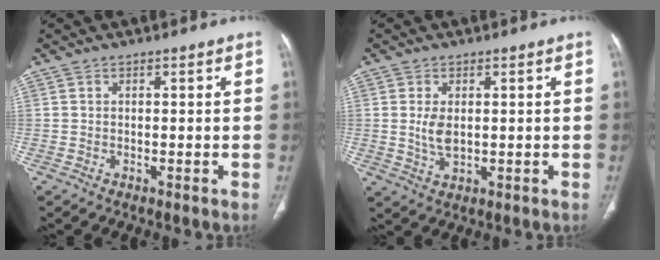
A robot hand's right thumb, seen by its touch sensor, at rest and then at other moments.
{"total": 4.3, "force": [0.4, 2.4, 3.6], "torque": [-0.071, -0.009, 0.015]}